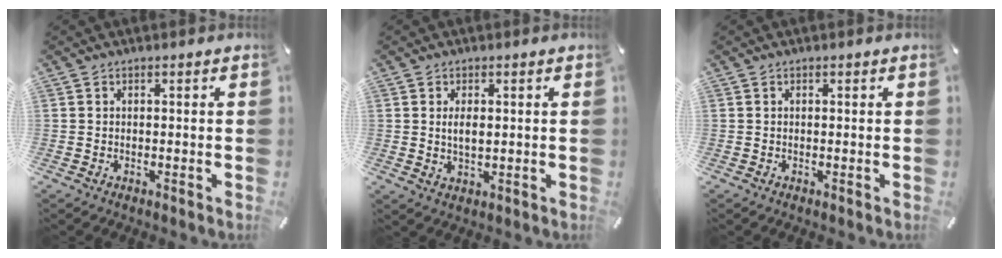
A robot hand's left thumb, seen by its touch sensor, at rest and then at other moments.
{"total": 3.5, "force": [0.7, 1.9, 2.8], "torque": [-0.052, 0.001, 0.010]}
{"total": 0.0}